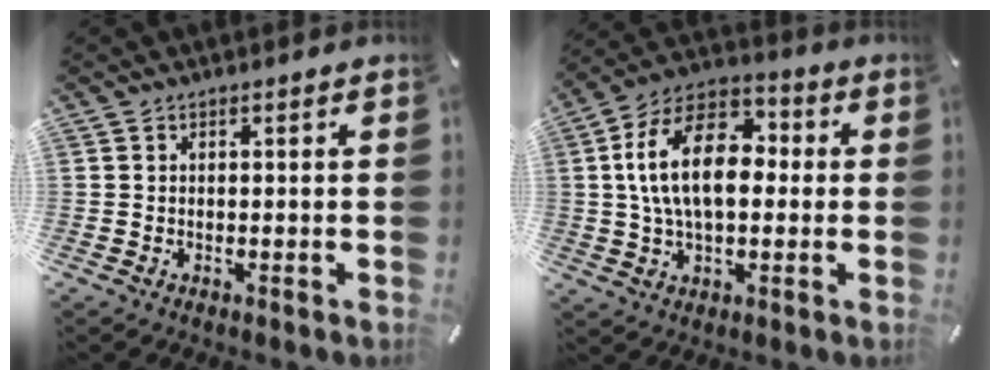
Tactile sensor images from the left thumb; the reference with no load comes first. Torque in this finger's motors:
{"motor_torque": [0.27, 1.27, 1.99, -0.78, 0.60]}